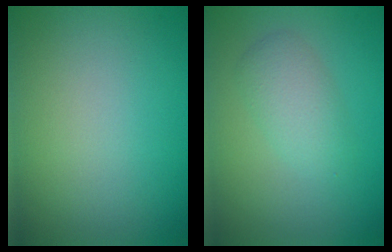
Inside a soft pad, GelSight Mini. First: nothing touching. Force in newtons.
{"total": 2.7, "press": 2.7, "slide": 0.1}